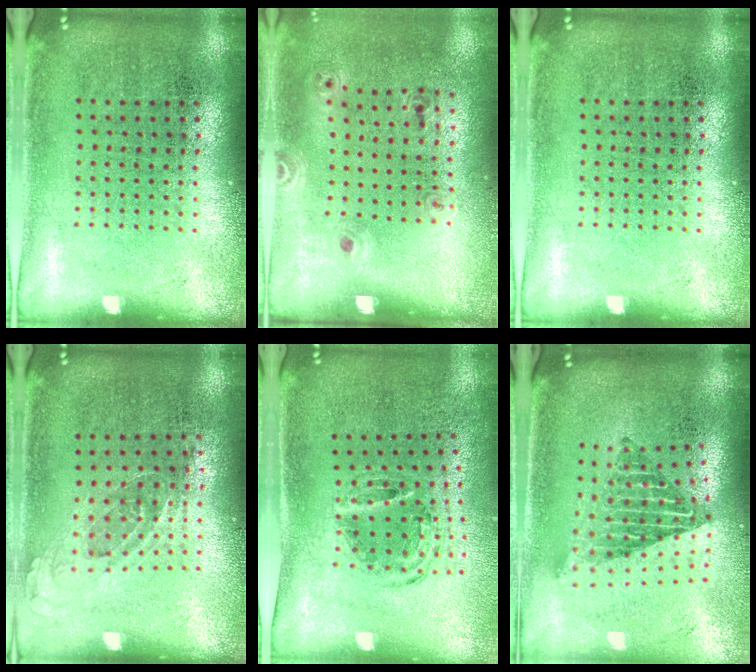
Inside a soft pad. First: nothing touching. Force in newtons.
{"total": 1.2, "press": 0.9, "slide": 0.8}
{"total": 0.0}
{"total": 0.7, "press": 0.5, "slide": 0.4}
{"total": 0.9, "press": 0.9, "slide": 0.2}
{"total": 2.1, "press": 1.6, "slide": 1.4}